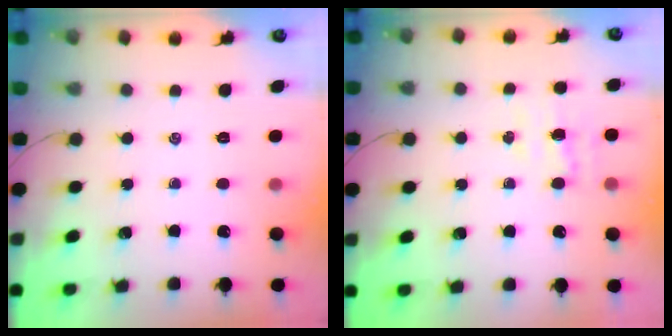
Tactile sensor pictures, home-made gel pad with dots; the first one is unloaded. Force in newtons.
{"total": 4.6, "press": 4.5, "slide": 1.0}